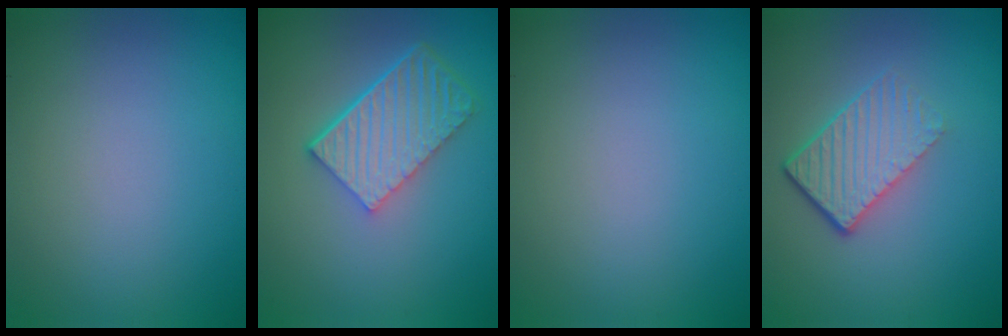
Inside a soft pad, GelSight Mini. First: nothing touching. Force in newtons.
{"total": 5.8, "press": 4.1, "slide": 4.1}
{"total": 0.0}
{"total": 4.3, "press": 2.9, "slide": 3.1}